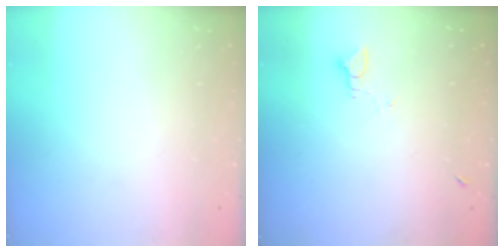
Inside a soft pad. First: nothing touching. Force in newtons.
{"total": 2.0, "press": 2.0, "slide": 0.3}